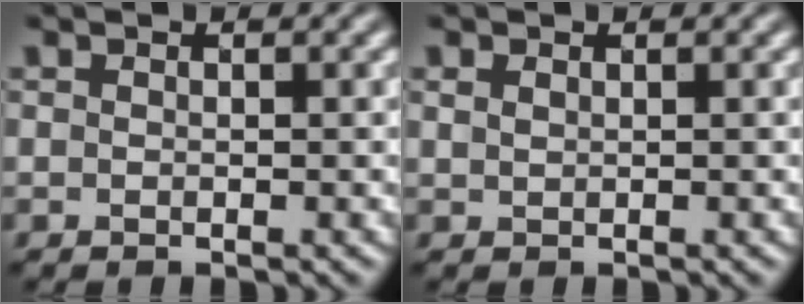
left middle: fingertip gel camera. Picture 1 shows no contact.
{"total": 0.6, "force": [0.4, 0.4, 0.2], "torque": [-0.006, 0.000, 0.011]}